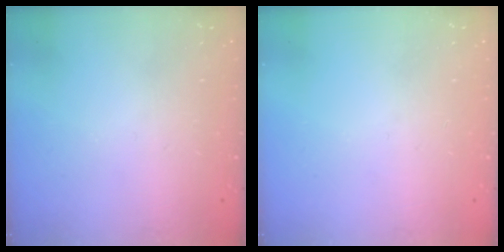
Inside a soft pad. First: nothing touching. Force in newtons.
{"total": 0.0}